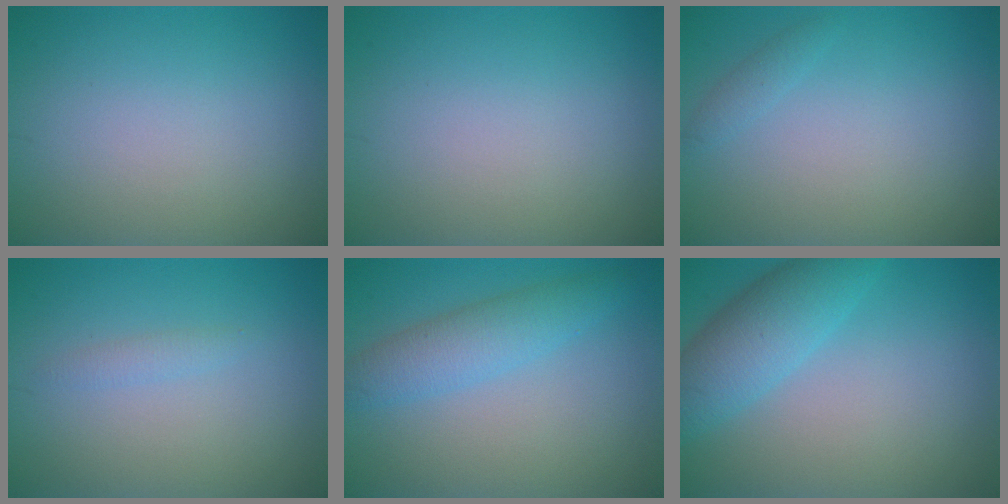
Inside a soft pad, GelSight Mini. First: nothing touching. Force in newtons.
{"total": 0.0}
{"total": 0.8, "press": 0.8, "slide": 0.0}
{"total": 0.9, "press": 0.9, "slide": 0.1}
{"total": 3.5, "press": 3.5, "slide": 0.2}
{"total": 4.9, "press": 4.9, "slide": 0.1}